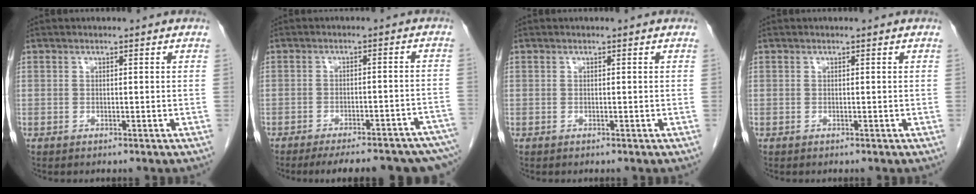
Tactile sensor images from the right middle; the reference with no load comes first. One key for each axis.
{"total": 20.1, "fx": -16.7, "fy": 3.6, "fz": 10.5, "tx": -0.113, "ty": -0.004, "tz": -0.200}
{"total": 0.0}
{"total": 0.0}